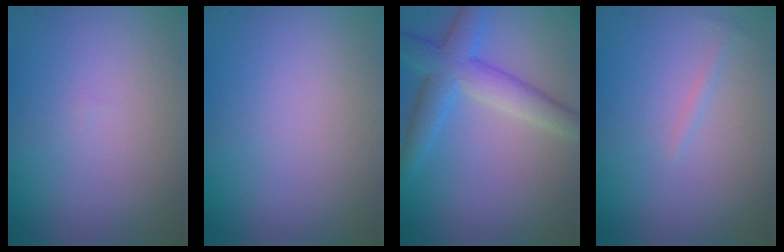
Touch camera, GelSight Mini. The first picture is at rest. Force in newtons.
{"total": 0.0}
{"total": 4.9, "press": 4.8, "slide": 0.2}
{"total": 0.7, "press": 0.7, "slide": 0.1}